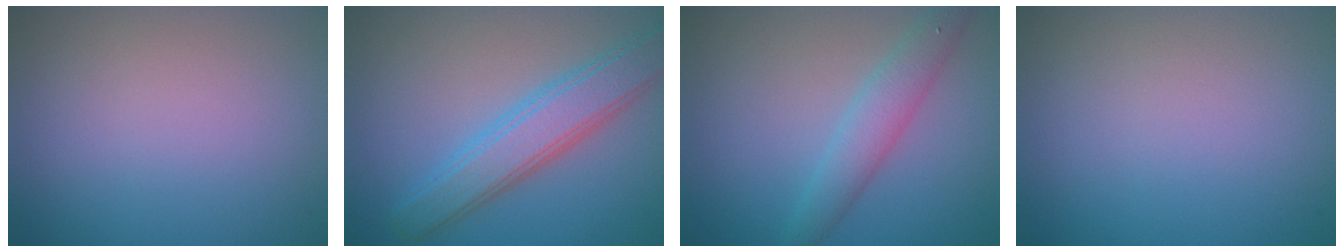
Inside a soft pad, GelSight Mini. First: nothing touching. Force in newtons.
{"total": 4.9, "press": 4.9, "slide": 0.3}
{"total": 3.0, "press": 3.0, "slide": 0.1}
{"total": 0.0}